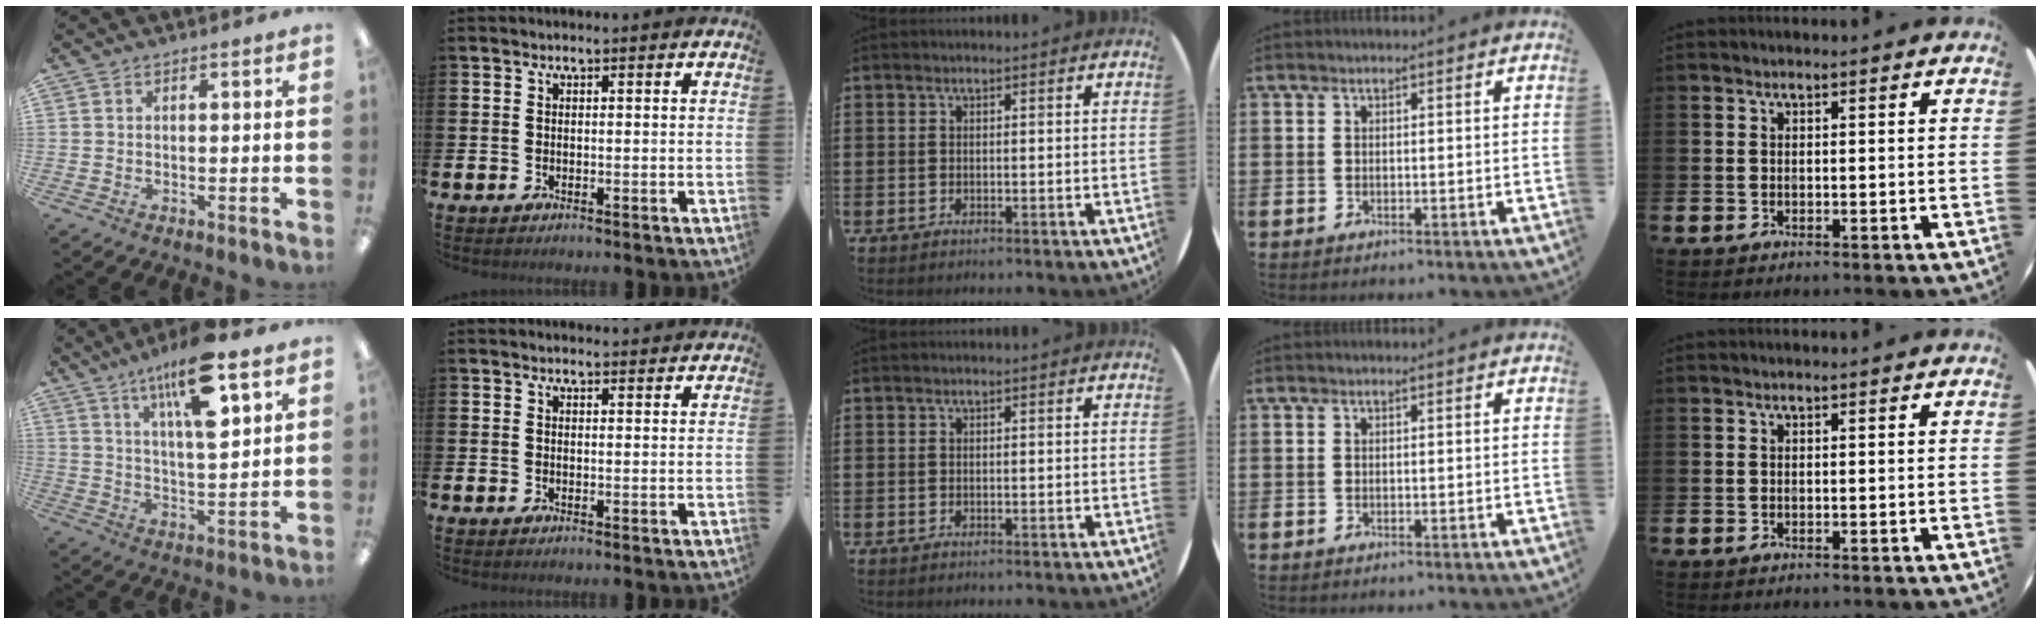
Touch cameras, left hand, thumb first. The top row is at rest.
{"thumb": {"total": 15.2, "force": [9.2, 3.9, 11.4], "torque": [-0.189, -0.041, 0.149]}, "index": {"total": 1.7, "force": [1.7, 0.2, -0.1], "torque": [0.011, -0.009, 0.028]}}